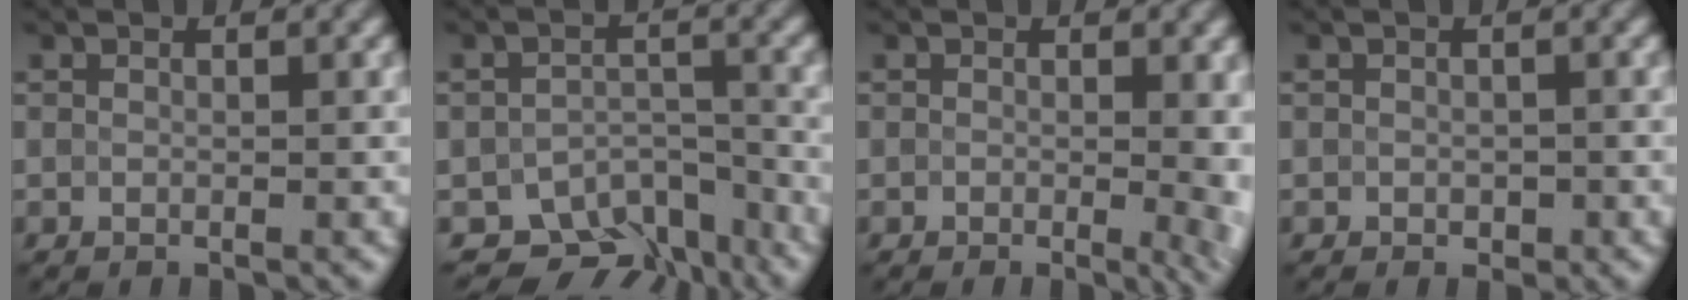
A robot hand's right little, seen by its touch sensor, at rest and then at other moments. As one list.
[{"total": 6.0, "force": [-5.2, 2.4, 1.6], "torque": [-0.016, -0.014, -0.070]}, {"total": 3.8, "force": [-0.2, 1.1, 3.7], "torque": [-0.021, 0.004, 0.005]}, {"total": 0.5, "force": [-0.4, -0.1, -0.3], "torque": [-0.001, -0.002, 0.007]}]